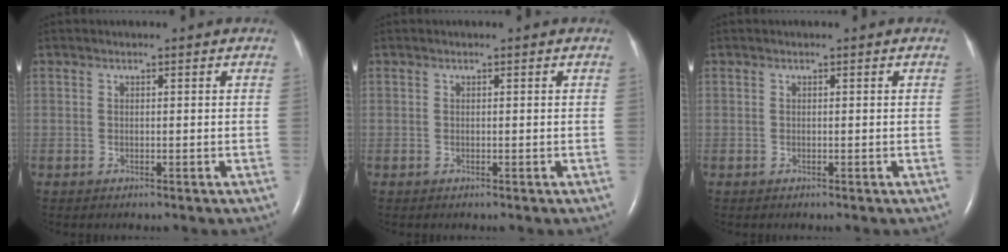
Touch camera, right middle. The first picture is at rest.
{"total": 0.0}
{"total": 0.0}